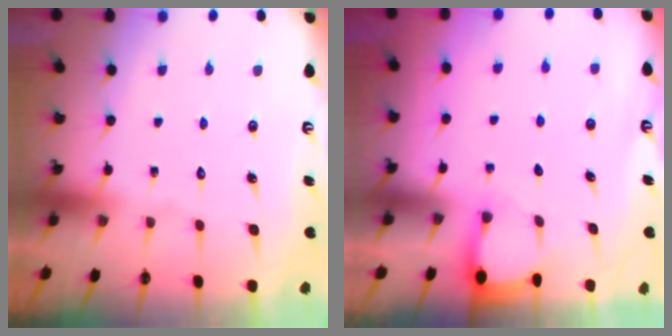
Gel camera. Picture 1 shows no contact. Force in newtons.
{"total": 2.1, "press": 2.1, "slide": 0.3}